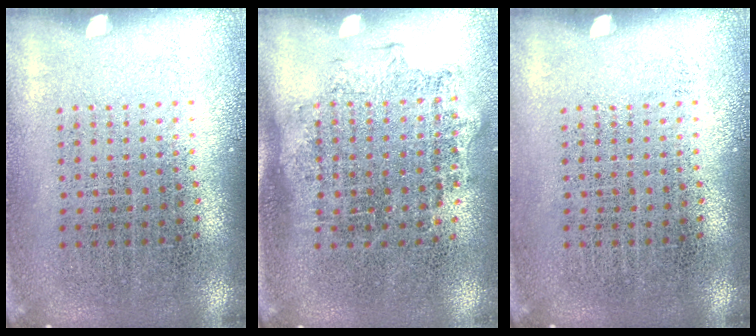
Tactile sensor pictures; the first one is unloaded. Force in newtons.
{"total": 1.3, "press": 1.0, "slide": 0.8}
{"total": 0.0}